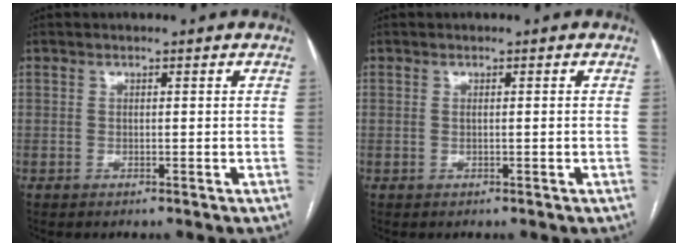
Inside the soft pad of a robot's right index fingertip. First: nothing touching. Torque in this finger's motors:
{"motor_torque": [-0.04, 0.03, -0.04, -0.01]}